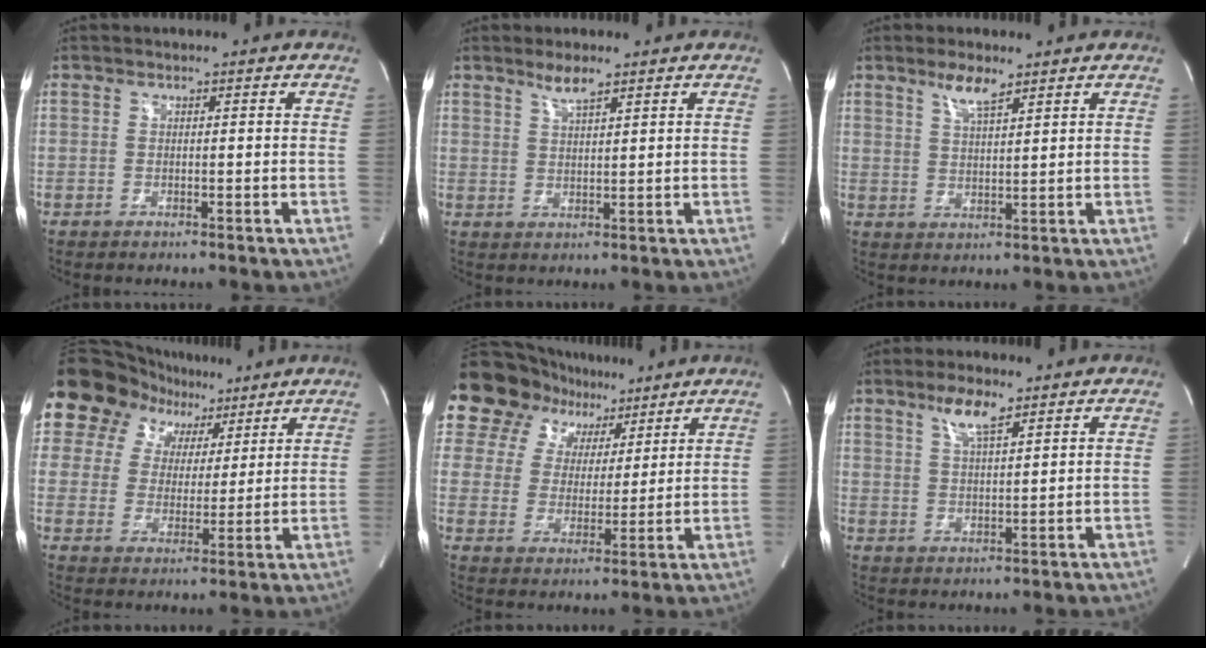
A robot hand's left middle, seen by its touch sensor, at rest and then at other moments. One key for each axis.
{"total": 3.1, "fx": 2.5, "fy": 0.2, "fz": 1.9, "tx": -0.043, "ty": -0.001, "tz": 0.048}
{"total": 4.1, "fx": 3.1, "fy": 0.6, "fz": 2.7, "tx": -0.057, "ty": -0.001, "tz": 0.059}
{"total": 11.2, "fx": 7.6, "fy": 7.4, "fz": 3.4, "tx": -0.051, "ty": 0.038, "tz": 0.126}
{"total": 13.3, "fx": 9.6, "fy": 8.4, "fz": 3.8, "tx": -0.068, "ty": 0.034, "tz": 0.160}
{"total": 4.9, "fx": 3.3, "fy": 0.8, "fz": 3.5, "tx": -0.071, "ty": 0.000, "tz": 0.062}